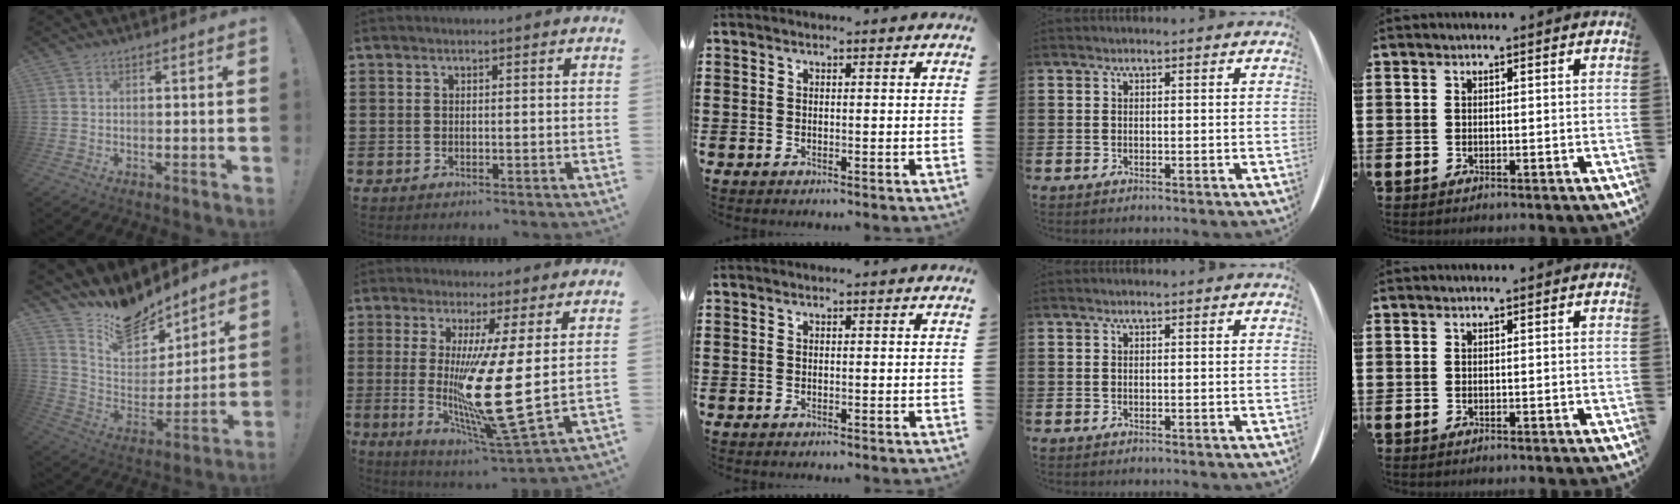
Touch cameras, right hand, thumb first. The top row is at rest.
{"thumb": {"total": 16.0, "force": [13.2, 7.6, 4.8], "torque": [-0.087, -0.105, 0.239]}, "index": {"total": 14.6, "force": [0.4, 1.2, 14.6], "torque": [-0.257, -0.042, -0.003]}}